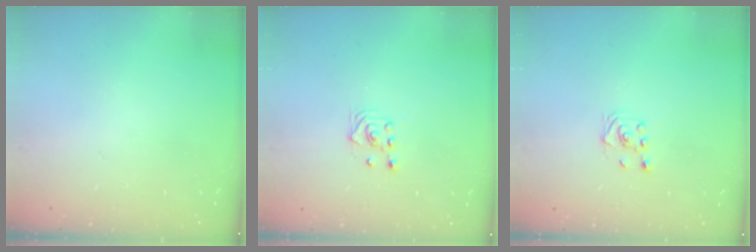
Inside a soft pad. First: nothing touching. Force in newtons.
{"total": 3.0, "press": 2.6, "slide": 1.5}
{"total": 2.3, "press": 2.2, "slide": 0.8}